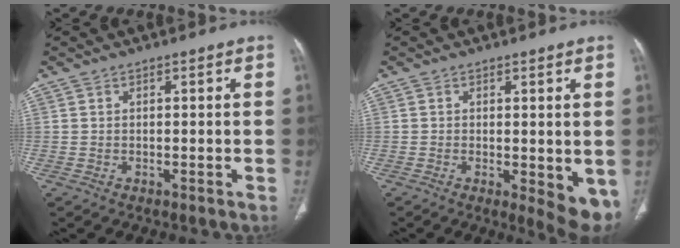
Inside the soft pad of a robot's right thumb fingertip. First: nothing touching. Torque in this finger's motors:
{"motor_torque": [0.03, 0.82, 0.01, -0.04, 0.01]}